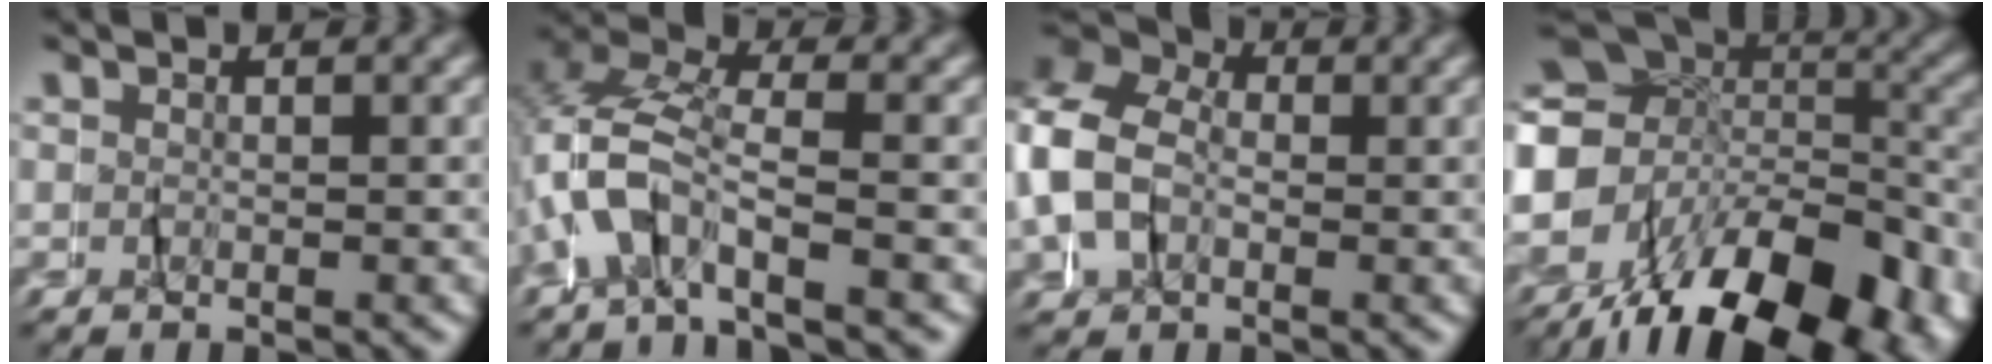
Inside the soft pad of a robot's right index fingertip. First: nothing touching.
{"total": 4.4, "force": [-1.0, 2.8, 3.2], "torque": [-0.109, -0.005, -0.026]}
{"total": 12.9, "force": [1.6, 11.2, 6.2], "torque": [-0.153, 0.016, -0.003]}
{"total": 21.6, "force": [-7.9, 15.6, 12.6], "torque": [-0.268, -0.050, -0.111]}